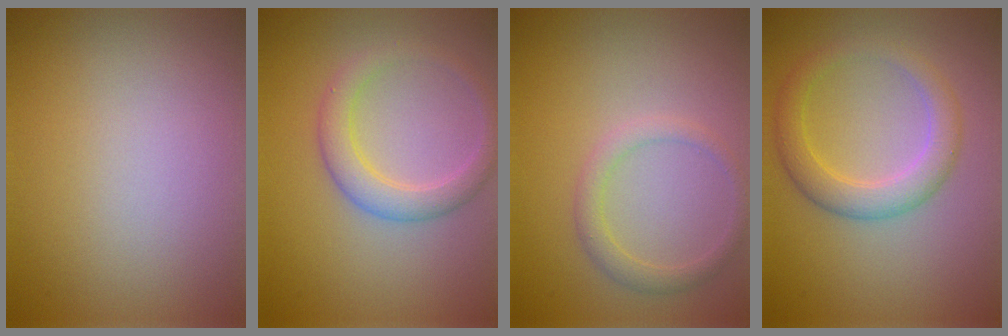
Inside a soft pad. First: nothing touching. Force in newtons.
{"total": 3.0, "press": 3.0, "slide": 0.1}
{"total": 1.8, "press": 1.8, "slide": 0.2}
{"total": 3.4, "press": 3.4, "slide": 0.1}